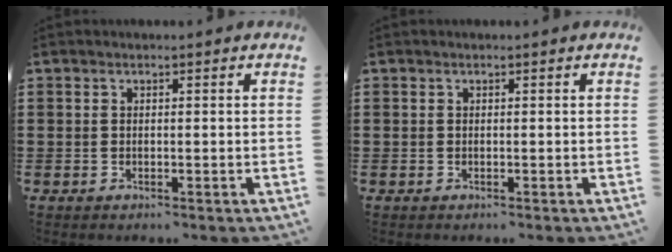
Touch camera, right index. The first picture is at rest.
{"total": 0.0}